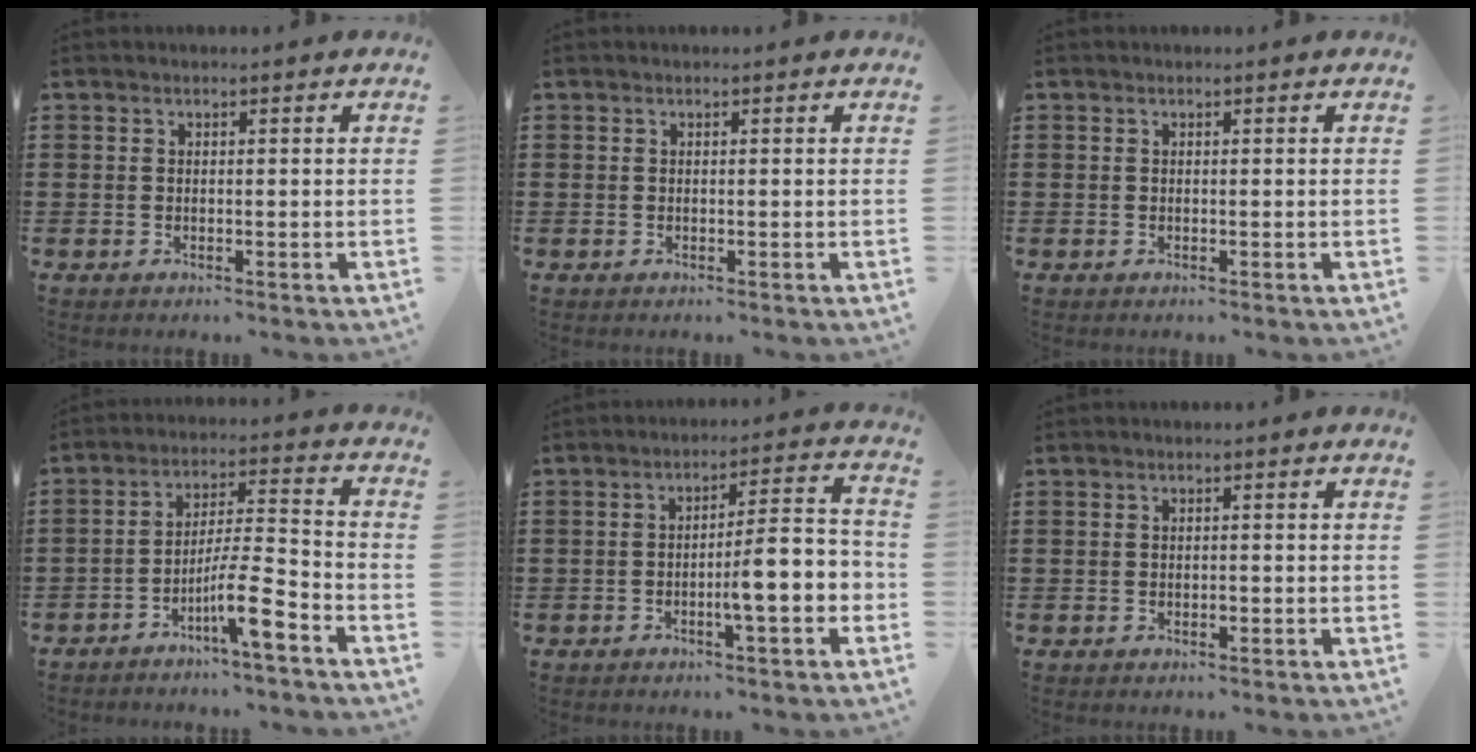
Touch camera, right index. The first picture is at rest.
{"total": 0.0}
{"total": 0.0}
{"total": 9.0, "force": [-5.4, 1.3, 7.1], "torque": [-0.128, 0.004, -0.098]}
{"total": 7.5, "force": [-2.6, 1.1, 6.9], "torque": [-0.098, -0.004, -0.049]}
{"total": 0.6, "force": [-0.3, 0.3, 0.5], "torque": [-0.010, -0.003, -0.004]}